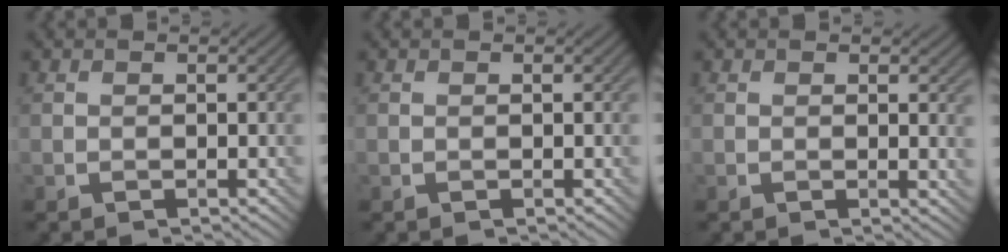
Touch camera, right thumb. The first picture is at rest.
{"total": 0.0}
{"total": 1.5, "force": [0.4, 0.2, 1.4], "torque": [-0.022, -0.004, 0.005]}